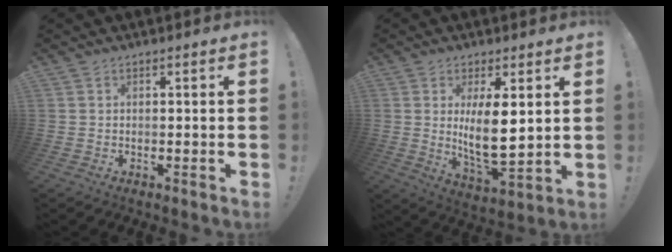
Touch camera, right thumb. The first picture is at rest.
{"total": 11.4, "force": [2.7, 3.9, 10.3], "torque": [-0.179, -0.030, 0.044]}